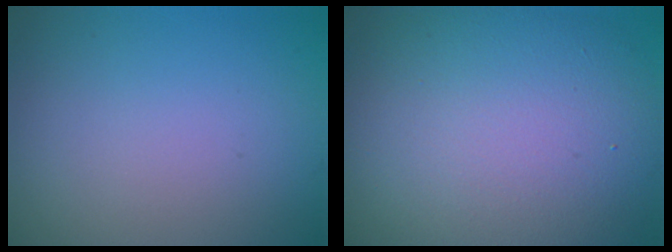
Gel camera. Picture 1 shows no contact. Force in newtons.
{"total": 14.0, "press": 14.0, "slide": 0.6}